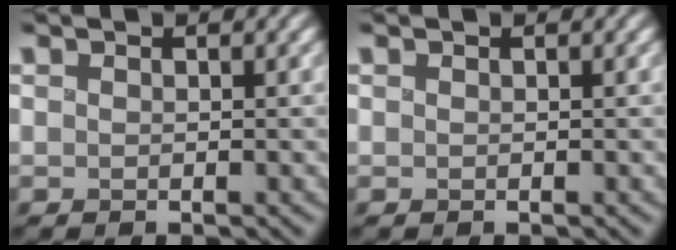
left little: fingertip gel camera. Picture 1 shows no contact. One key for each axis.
{"total": 0.0}